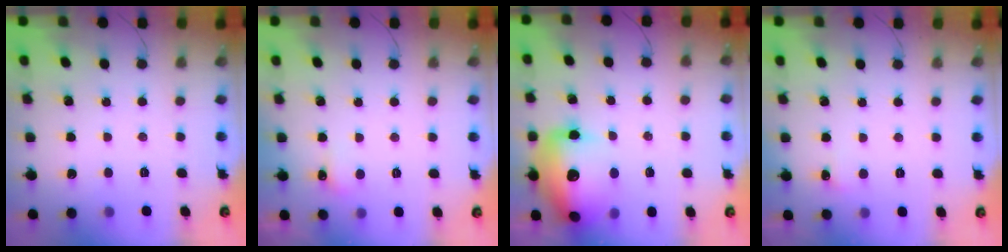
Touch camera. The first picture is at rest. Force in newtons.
{"total": 4.7, "press": 3.8, "slide": 2.7}
{"total": 20.0, "press": 19.6, "slide": 3.9}
{"total": 4.0, "press": 3.9, "slide": 1.2}